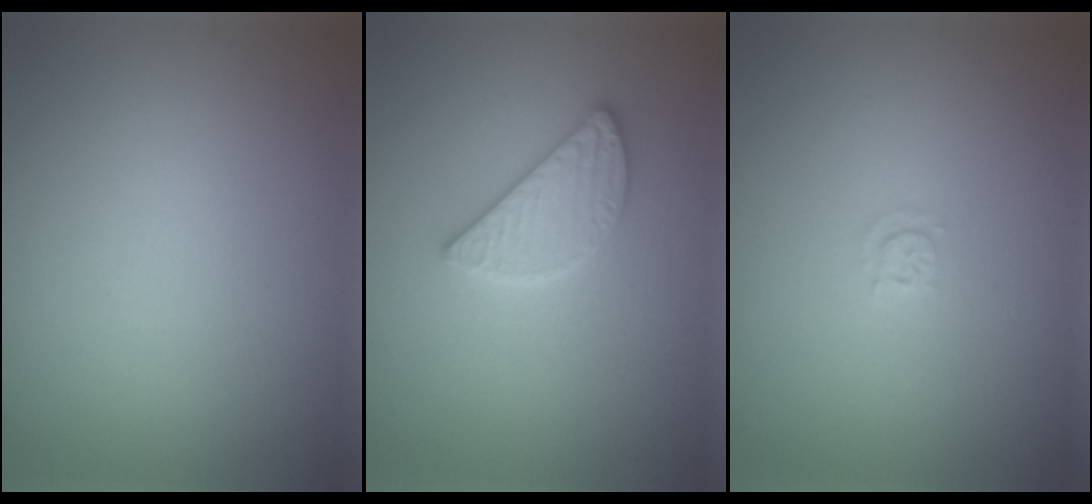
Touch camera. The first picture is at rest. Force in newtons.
{"total": 2.8, "press": 2.8, "slide": 0.5}
{"total": 0.9, "press": 0.9, "slide": 0.1}